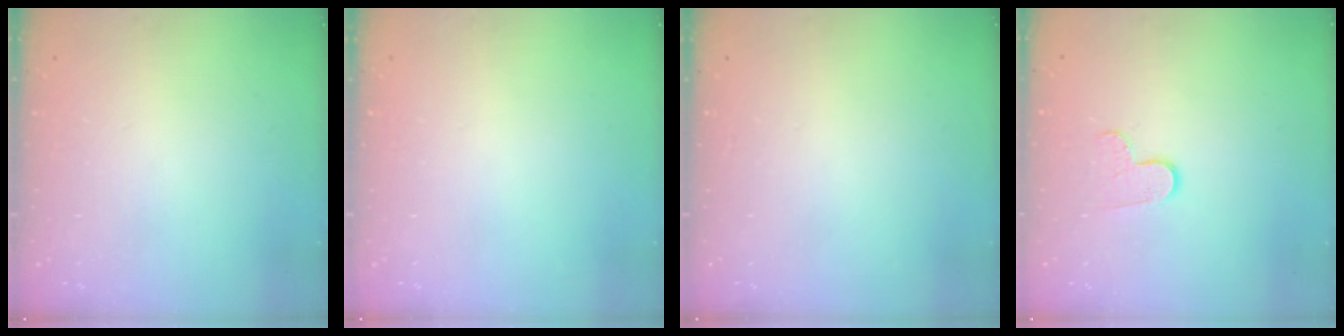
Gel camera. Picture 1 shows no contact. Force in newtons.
{"total": 0.0}
{"total": 0.0}
{"total": 7.0, "press": 7.0, "slide": 0.6}